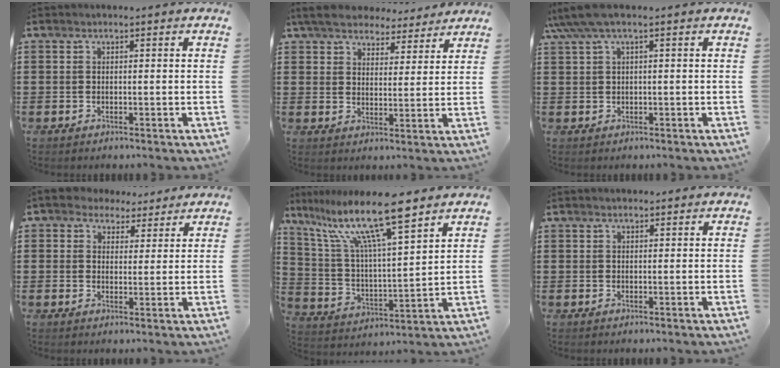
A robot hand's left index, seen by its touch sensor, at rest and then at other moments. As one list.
[{"total": 6.0, "force": [5.6, 1.6, 1.4], "torque": [-0.053, -0.019, 0.100]}, {"total": 3.4, "force": [0.9, 0.6, 3.3], "torque": [-0.077, -0.005, 0.010]}, {"total": 3.9, "force": [3.2, 2.3, 0.4], "torque": [-0.025, 0.000, 0.060]}, {"total": 14.1, "force": [10.3, 2.0, 9.5], "torque": [-0.215, -0.048, 0.171]}, {"total": 0.8, "force": [0.7, 0.2, 0.2], "torque": [-0.005, 0.001, 0.014]}]